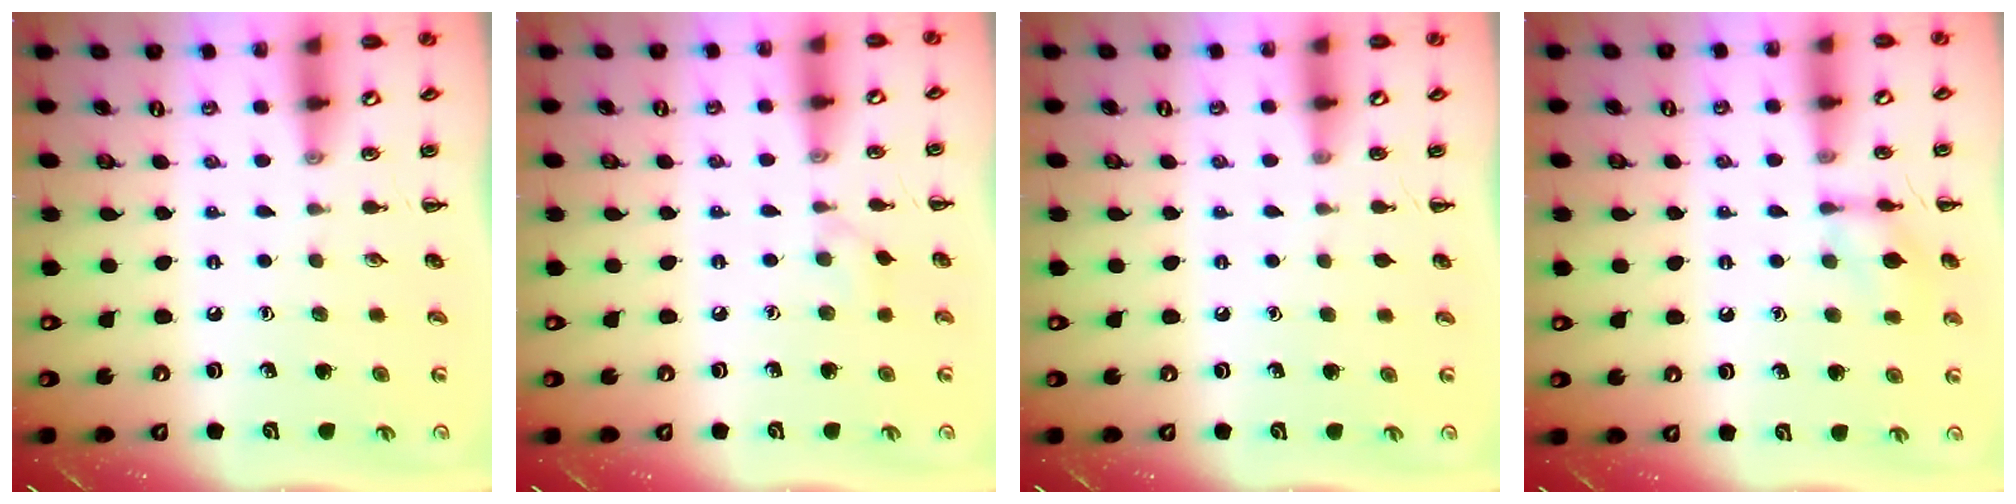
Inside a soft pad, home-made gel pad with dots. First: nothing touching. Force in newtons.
{"total": 4.2, "press": 3.9, "slide": 1.6}
{"total": 0.0}
{"total": 9.0, "press": 9.0, "slide": 0.5}